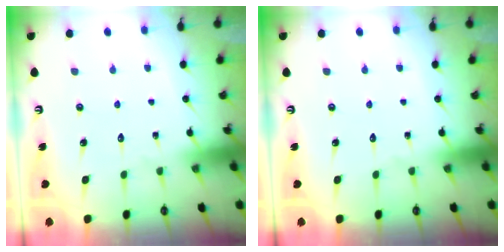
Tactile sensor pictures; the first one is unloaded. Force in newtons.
{"total": 0.0}